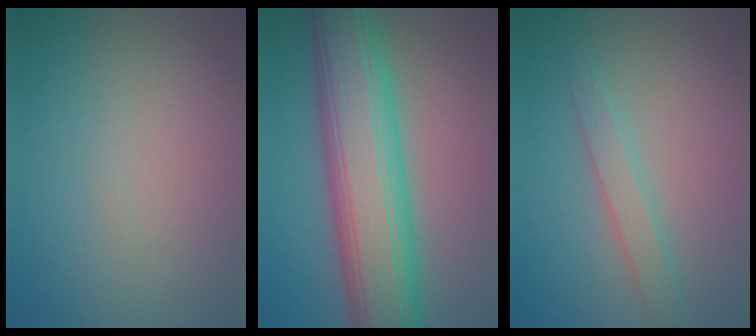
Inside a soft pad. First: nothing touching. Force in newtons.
{"total": 10.5, "press": 10.5, "slide": 0.2}
{"total": 2.0, "press": 2.0, "slide": 0.0}